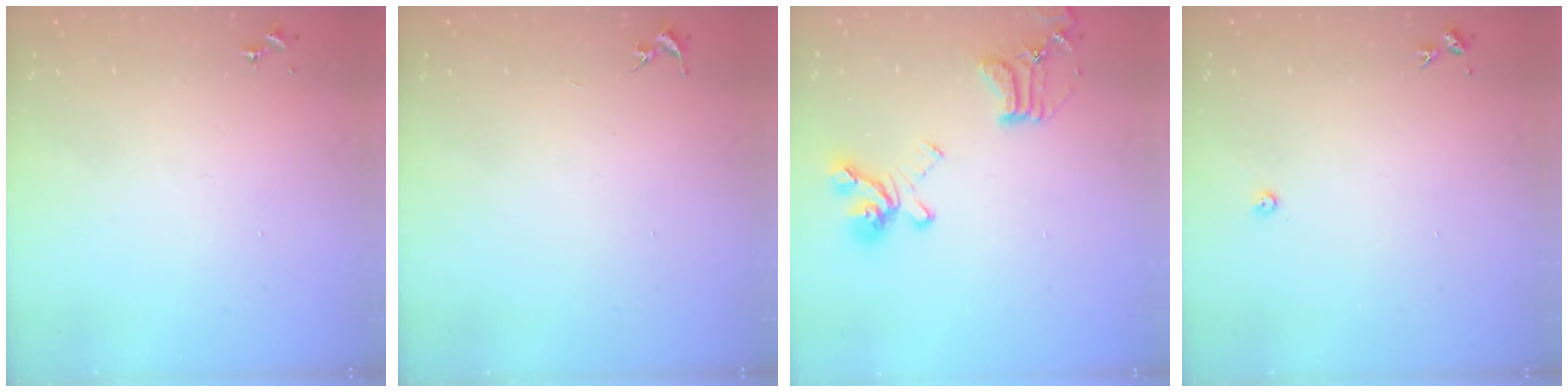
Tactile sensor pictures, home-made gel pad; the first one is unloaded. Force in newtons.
{"total": 0.0}
{"total": 18.0, "press": 17.9, "slide": 1.9}
{"total": 2.2, "press": 2.2, "slide": 0.3}